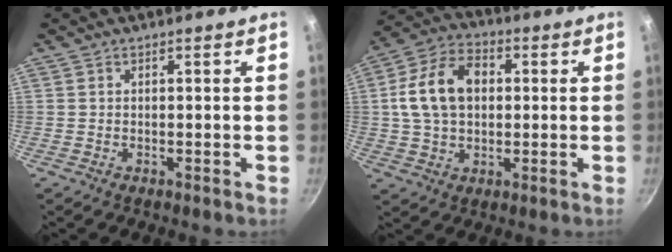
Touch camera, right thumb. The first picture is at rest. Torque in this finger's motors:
{"motor_torque": [0.95, 2.82, 1.58, 0.00, 0.23]}